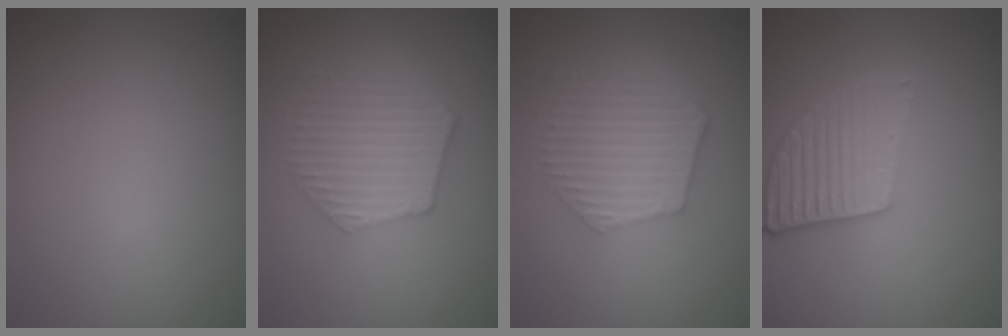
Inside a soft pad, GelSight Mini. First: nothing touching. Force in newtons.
{"total": 5.4, "press": 4.1, "slide": 3.6}
{"total": 5.4, "press": 4.1, "slide": 3.6}
{"total": 5.1, "press": 3.8, "slide": 3.4}